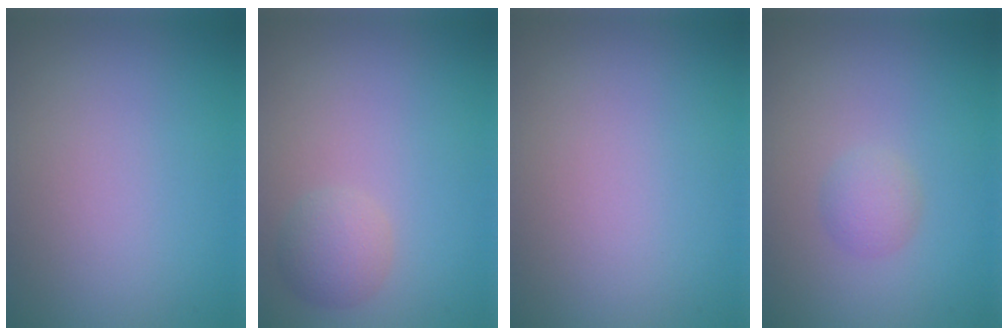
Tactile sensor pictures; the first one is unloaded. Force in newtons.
{"total": 2.1, "press": 2.1, "slide": 0.1}
{"total": 0.0}
{"total": 1.5, "press": 1.5, "slide": 0.0}